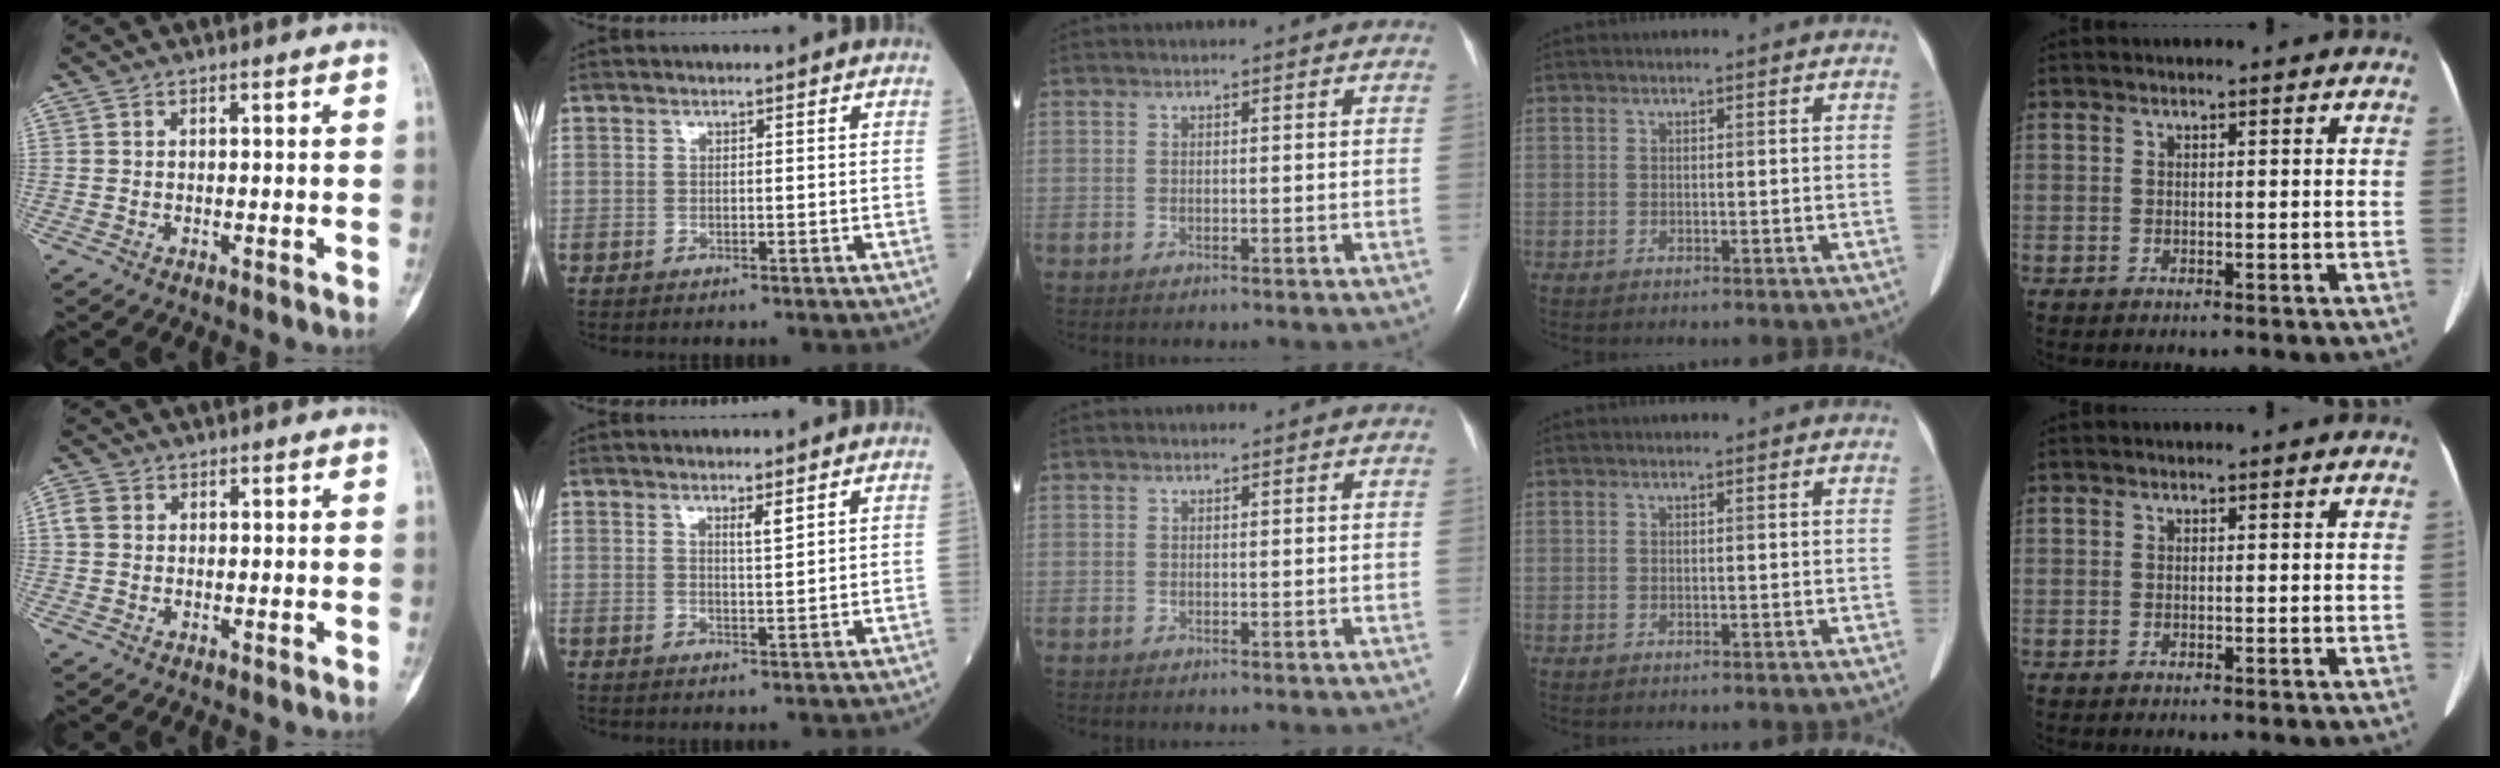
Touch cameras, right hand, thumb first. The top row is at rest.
{"thumb": {"total": 2.4, "force": [0.3, 2.0, 1.2], "torque": [-0.027, 0.007, 0.004]}, "index": {"total": 1.0, "force": [0.7, -0.1, 0.7], "torque": [-0.014, -0.006, 0.013]}}